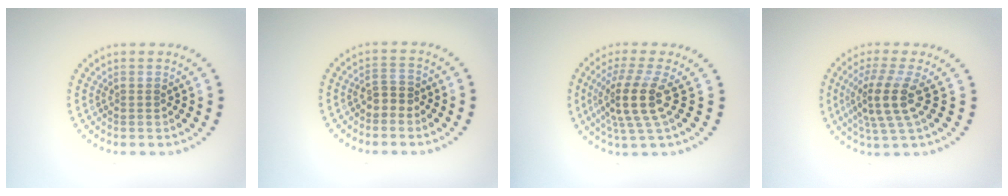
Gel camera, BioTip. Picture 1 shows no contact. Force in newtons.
{"total": 1.7, "press": 1.6, "slide": 0.8}
{"total": 4.5, "press": 3.4, "slide": 3.0}
{"total": 4.1, "press": 3.1, "slide": 2.7}